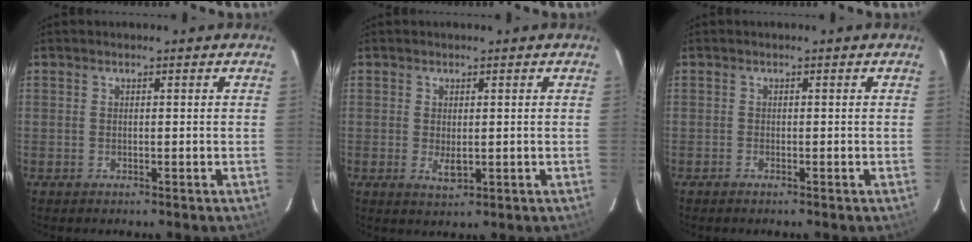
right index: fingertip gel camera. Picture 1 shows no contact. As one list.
[{"total": 2.8, "force": [-0.3, 1.4, 2.4], "torque": [-0.043, -0.007, -0.001]}, {"total": 0.7, "force": [-0.7, 0.2, 0.1], "torque": [-0.002, -0.001, -0.016]}]